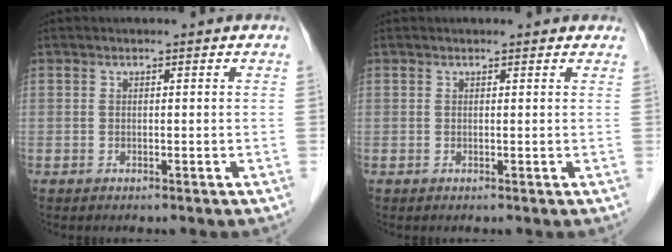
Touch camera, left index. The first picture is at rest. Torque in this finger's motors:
{"motor_torque": [0.24, -0.24, -0.01, 0.00]}